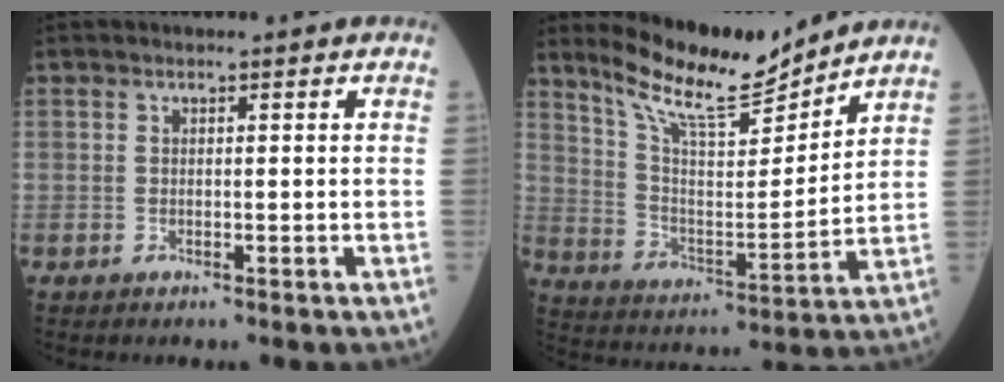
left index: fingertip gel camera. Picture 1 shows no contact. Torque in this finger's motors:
{"motor_torque": [1.07, -1.07, 0.28, 0.07]}